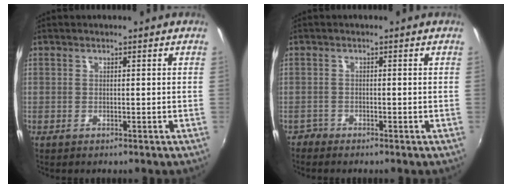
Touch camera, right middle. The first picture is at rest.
{"total": 1.4, "force": [-1.3, 0.5, -0.2], "torque": [0.000, -0.002, -0.028]}